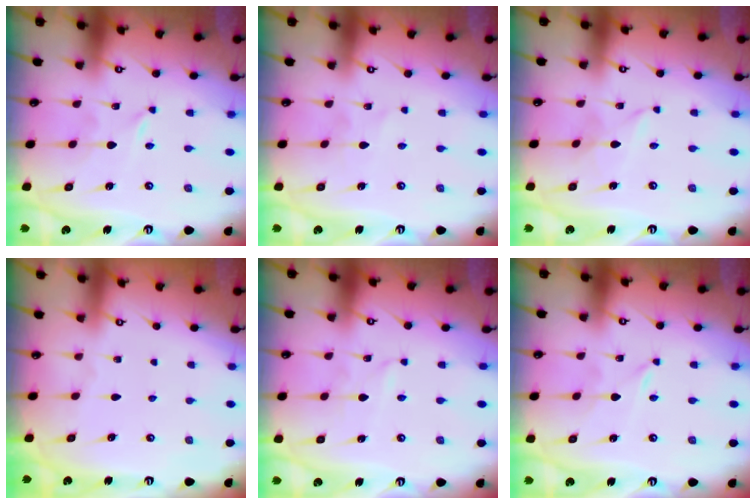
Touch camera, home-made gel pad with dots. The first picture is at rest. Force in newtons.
{"total": 2.3, "press": 2.3, "slide": 0.2}
{"total": 1.7, "press": 1.6, "slide": 0.1}
{"total": 0.0}
{"total": 1.2, "press": 1.2, "slide": 0.1}
{"total": 0.0}